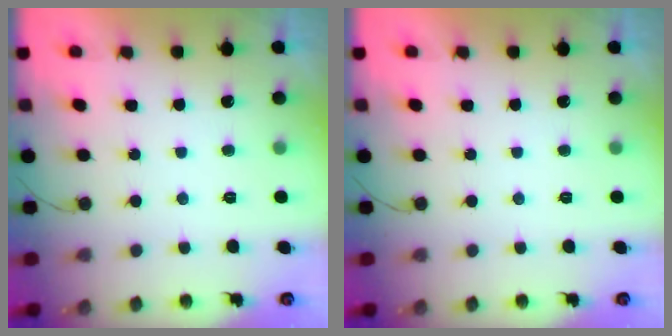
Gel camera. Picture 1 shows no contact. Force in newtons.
{"total": 0.0}